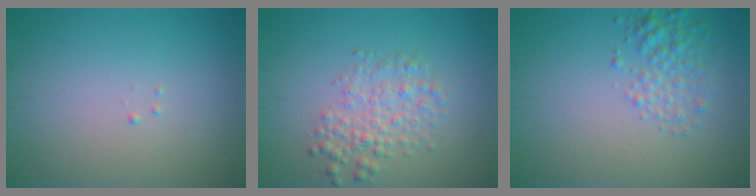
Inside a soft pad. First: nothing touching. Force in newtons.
{"total": 2.9, "press": 2.9, "slide": 0.1}
{"total": 2.6, "press": 2.6, "slide": 0.1}